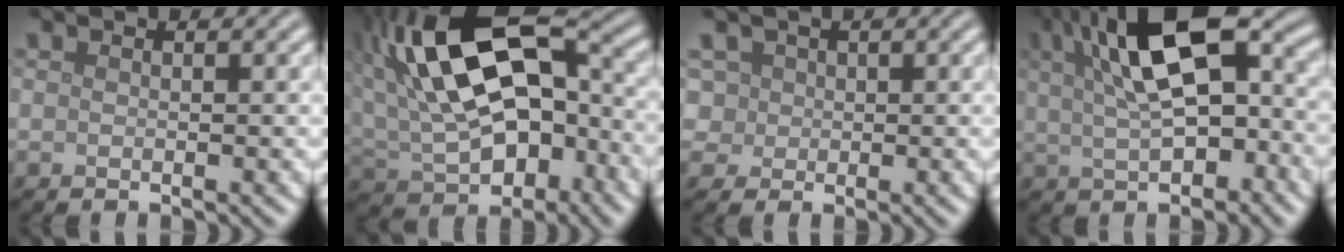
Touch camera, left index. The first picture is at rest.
{"total": 16.5, "force": [2.3, 9.4, 13.3], "torque": [-0.231, 0.017, 0.044]}
{"total": 4.9, "force": [1.9, 4.1, 1.9], "torque": [-0.035, 0.021, 0.017]}
{"total": 11.6, "force": [2.6, 5.4, 9.9], "torque": [-0.170, 0.016, 0.041]}